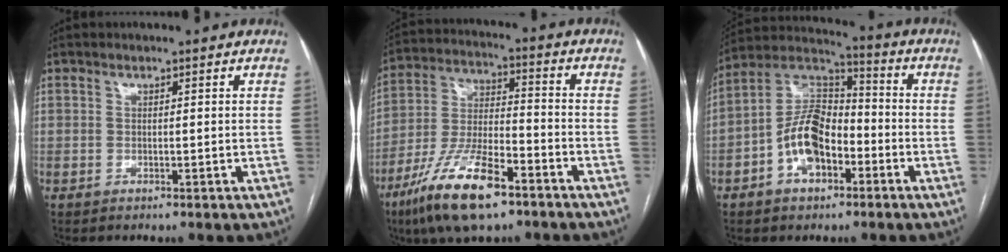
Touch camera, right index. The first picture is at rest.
{"total": 14.1, "force": [-8.7, 3.6, 10.5], "torque": [-0.214, -0.013, -0.158]}
{"total": 11.5, "force": [-4.1, 6.2, 8.8], "torque": [-0.179, 0.031, -0.076]}